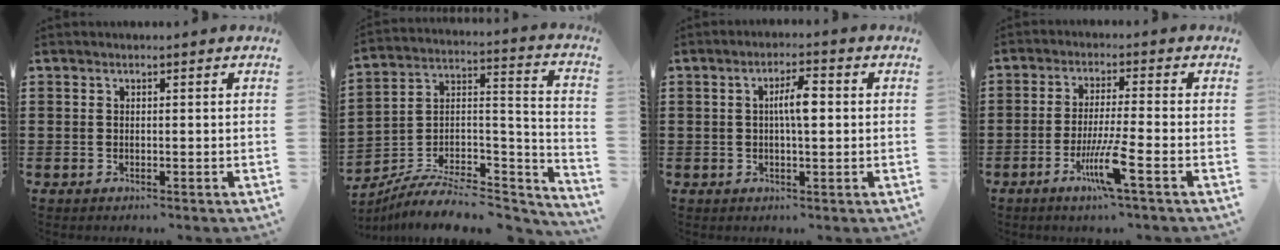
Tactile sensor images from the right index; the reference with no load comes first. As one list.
[{"total": 8.6, "force": [-7.1, 2.5, 4.2], "torque": [-0.064, 0.013, -0.138]}, {"total": 4.6, "force": [0.5, 1.2, 4.5], "torque": [-0.077, 0.003, 0.003]}, {"total": 7.2, "force": [-3.3, 0.0, 6.4], "torque": [-0.128, -0.016, -0.063]}]